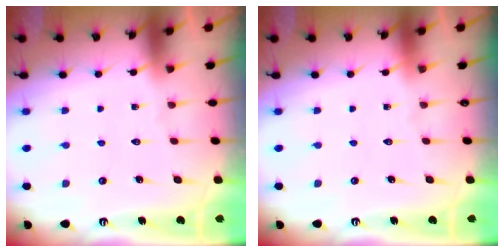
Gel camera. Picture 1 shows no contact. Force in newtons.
{"total": 0.0}